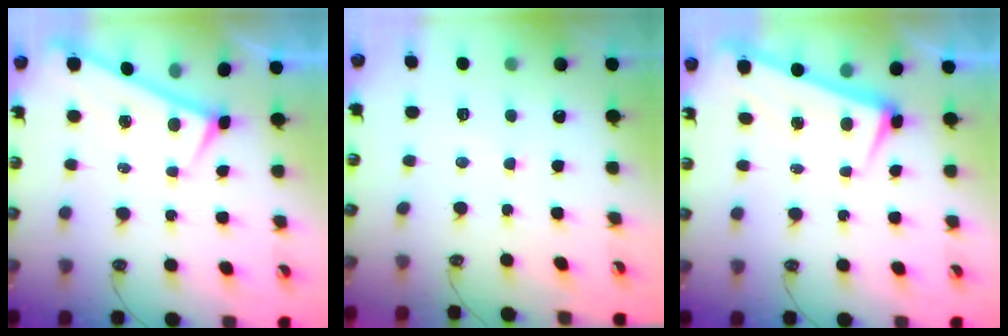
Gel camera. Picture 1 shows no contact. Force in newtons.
{"total": 1.4, "press": 1.2, "slide": 0.7}
{"total": 1.5, "press": 0.5, "slide": 1.4}